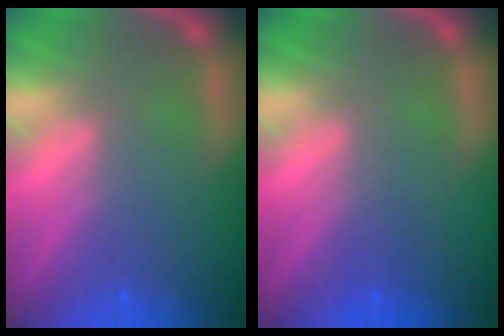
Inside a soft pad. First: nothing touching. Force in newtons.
{"total": 1.0}